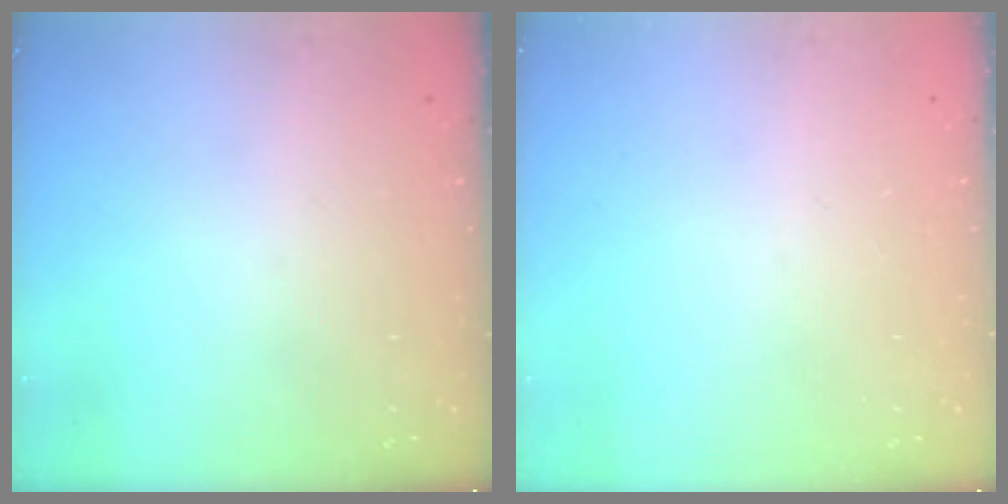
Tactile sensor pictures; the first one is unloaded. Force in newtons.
{"total": 0.0}